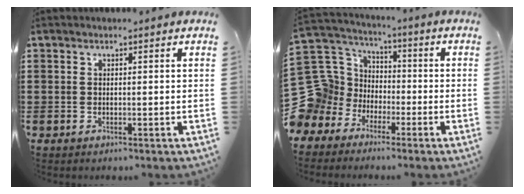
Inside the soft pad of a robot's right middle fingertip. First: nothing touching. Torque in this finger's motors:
{"motor_torque": [2.14, 0.00, -0.02, -0.01]}